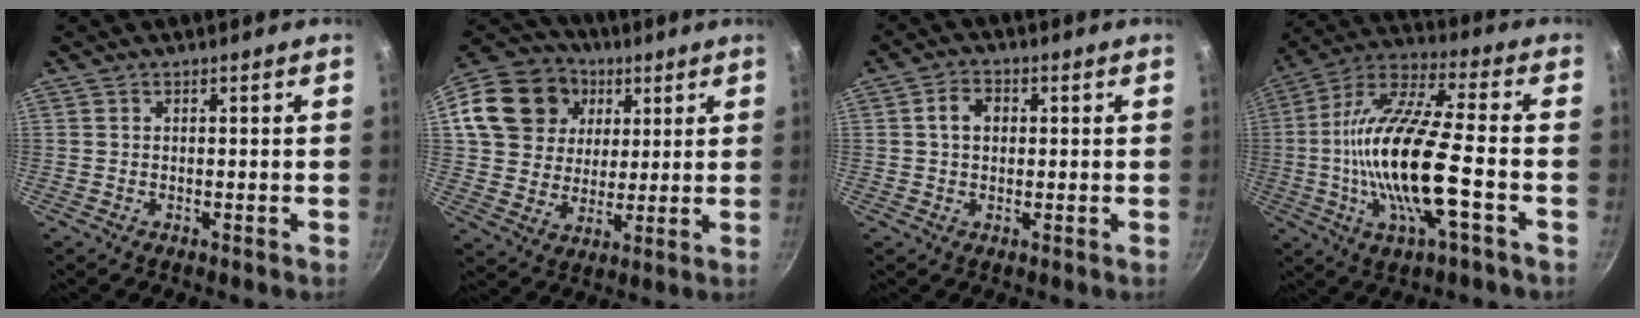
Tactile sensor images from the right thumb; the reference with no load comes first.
{"total": 18.6, "force": [5.5, 15.7, 8.4], "torque": [-0.146, 0.016, 0.094]}
{"total": 4.3, "force": [0.6, 3.3, 2.7], "torque": [-0.032, 0.010, 0.005]}
{"total": 20.1, "force": [-3.8, 5.4, 19.0], "torque": [-0.365, 0.025, -0.084]}